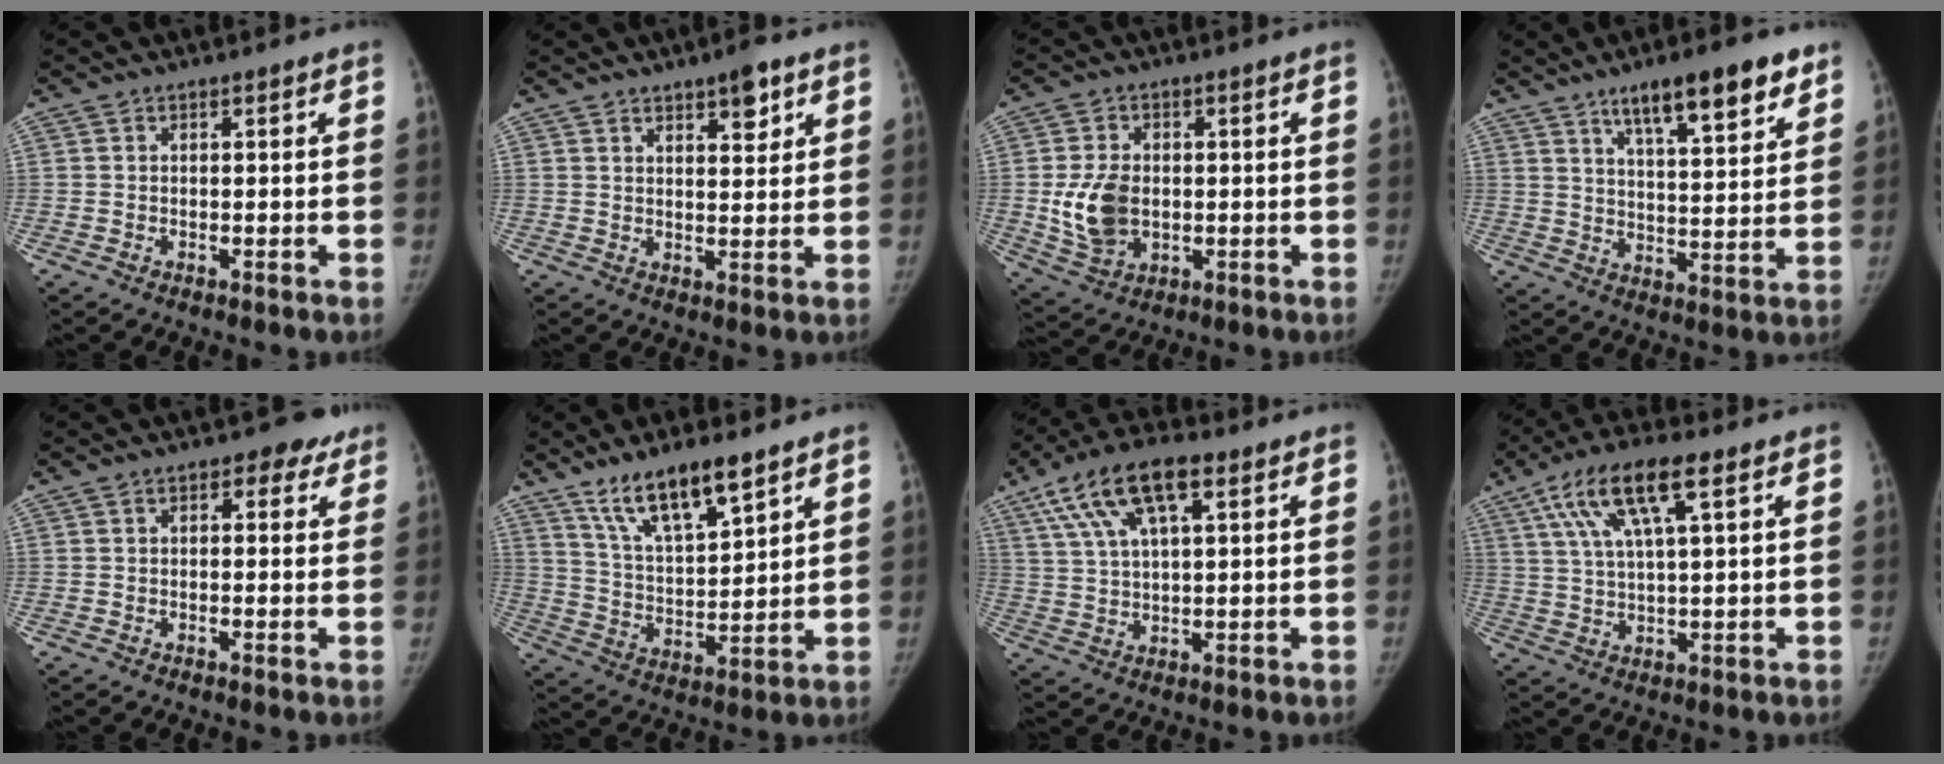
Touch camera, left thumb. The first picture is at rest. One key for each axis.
{"total": 5.4, "fx": 3.3, "fy": 1.9, "fz": 3.8, "tx": -0.041, "ty": -0.018, "tz": 0.047}
{"total": 9.6, "fx": -0.3, "fy": 6.7, "fz": 6.9, "tx": -0.119, "ty": -0.004, "tz": 0.005}
{"total": 14.0, "fx": 8.9, "fy": 3.6, "fz": 10.1, "tx": -0.130, "ty": -0.040, "tz": 0.139}
{"total": 4.7, "fx": 2.7, "fy": 2.6, "fz": 2.9, "tx": -0.009, "ty": -0.006, "tz": 0.027}
{"total": 13.5, "fx": 9.4, "fy": 4.0, "fz": 8.9, "tx": -0.142, "ty": -0.051, "tz": 0.180}
{"total": 14.4, "fx": 7.0, "fy": 5.9, "fz": 11.1, "tx": -0.201, "ty": 0.005, "tz": 0.128}
{"total": 13.7, "fx": 6.5, "fy": 4.0, "fz": 11.4, "tx": -0.218, "ty": 0.001, "tz": 0.118}